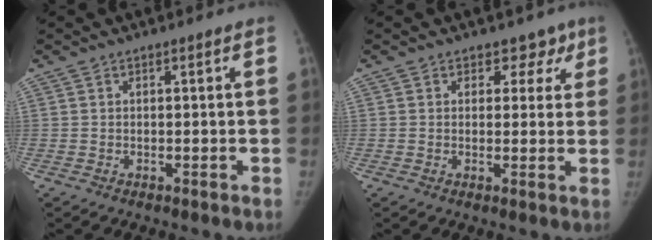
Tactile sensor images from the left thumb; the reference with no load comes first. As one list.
[{"total": 4.3, "force": [2.7, 3.3, 0.7], "torque": [0.029, -0.010, 0.027]}]